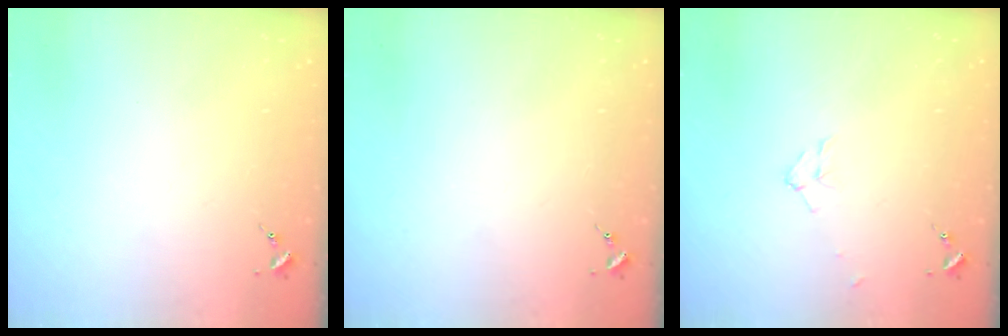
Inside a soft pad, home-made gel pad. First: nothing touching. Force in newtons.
{"total": 0.0}
{"total": 5.5, "press": 5.5, "slide": 0.6}